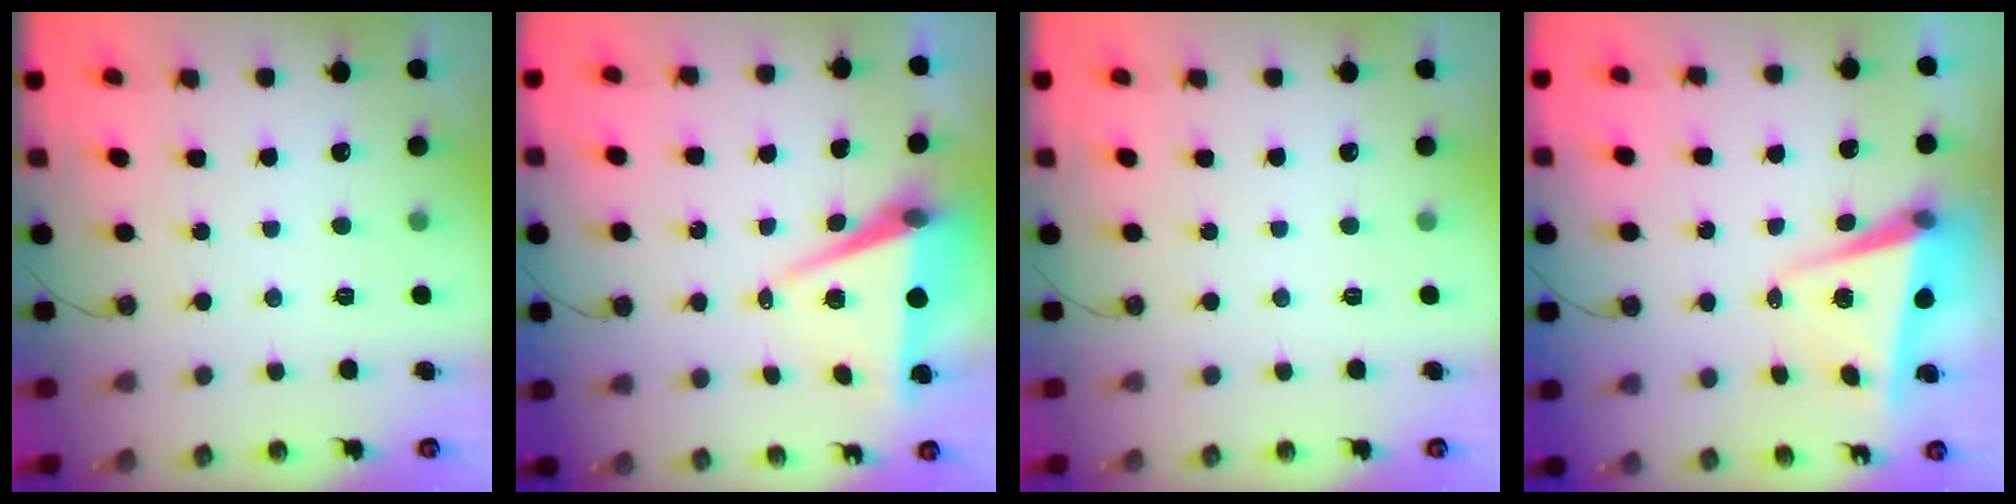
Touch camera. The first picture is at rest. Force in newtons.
{"total": 7.5, "press": 6.2, "slide": 4.2}
{"total": 0.0}
{"total": 6.1, "press": 6.0, "slide": 1.1}